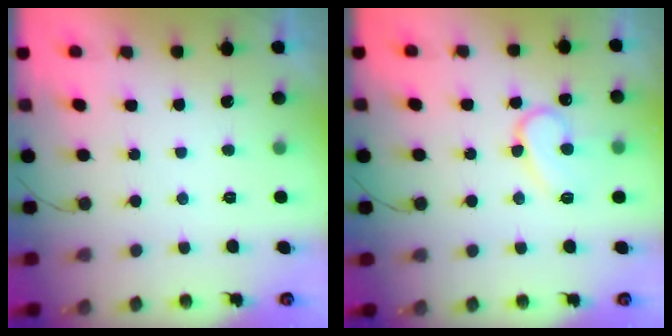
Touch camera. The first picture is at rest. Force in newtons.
{"total": 11.1, "press": 11.0, "slide": 1.0}